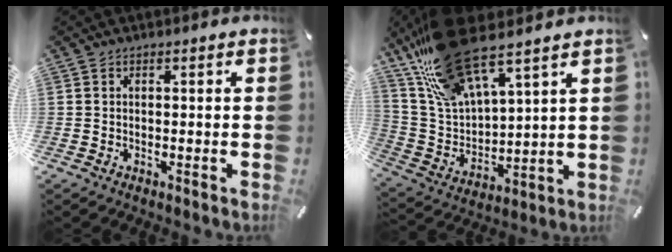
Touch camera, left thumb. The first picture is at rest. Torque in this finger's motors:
{"motor_torque": [3.86, 1.15, 1.33, -1.44, 0.76]}